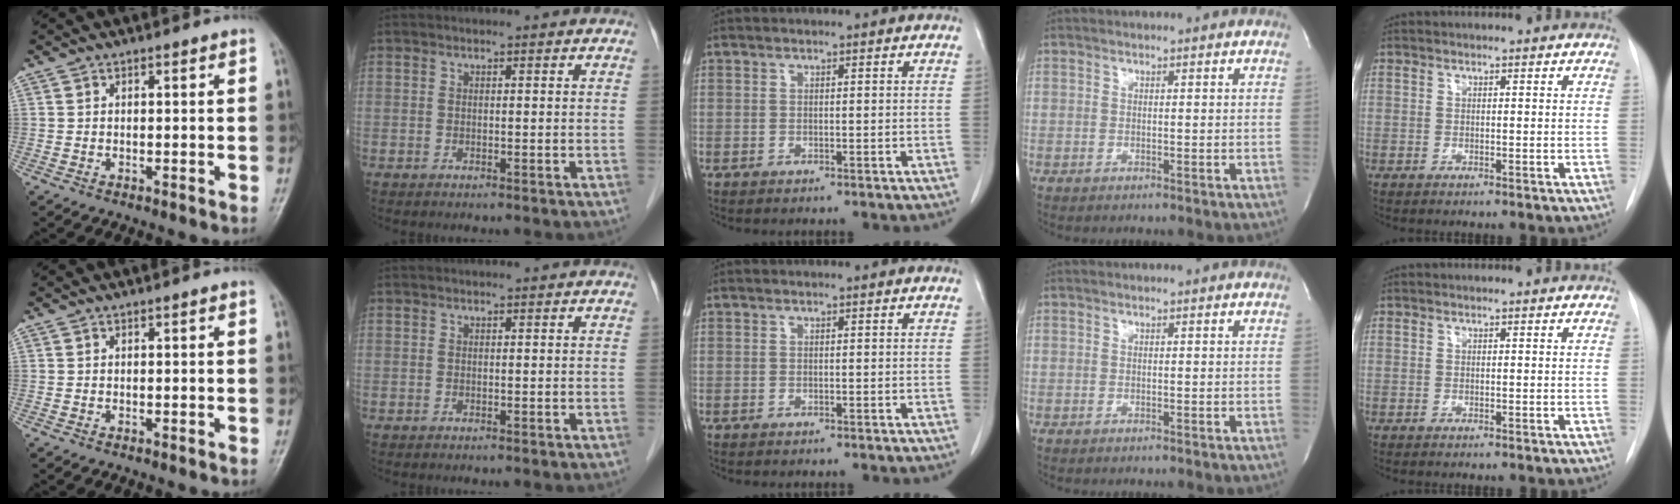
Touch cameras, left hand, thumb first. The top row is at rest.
{}